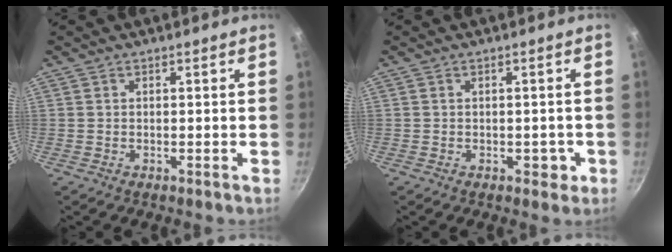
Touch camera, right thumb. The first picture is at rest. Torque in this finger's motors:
{"motor_torque": [0.36, 0.68, -0.26, 0.04, 0.13]}